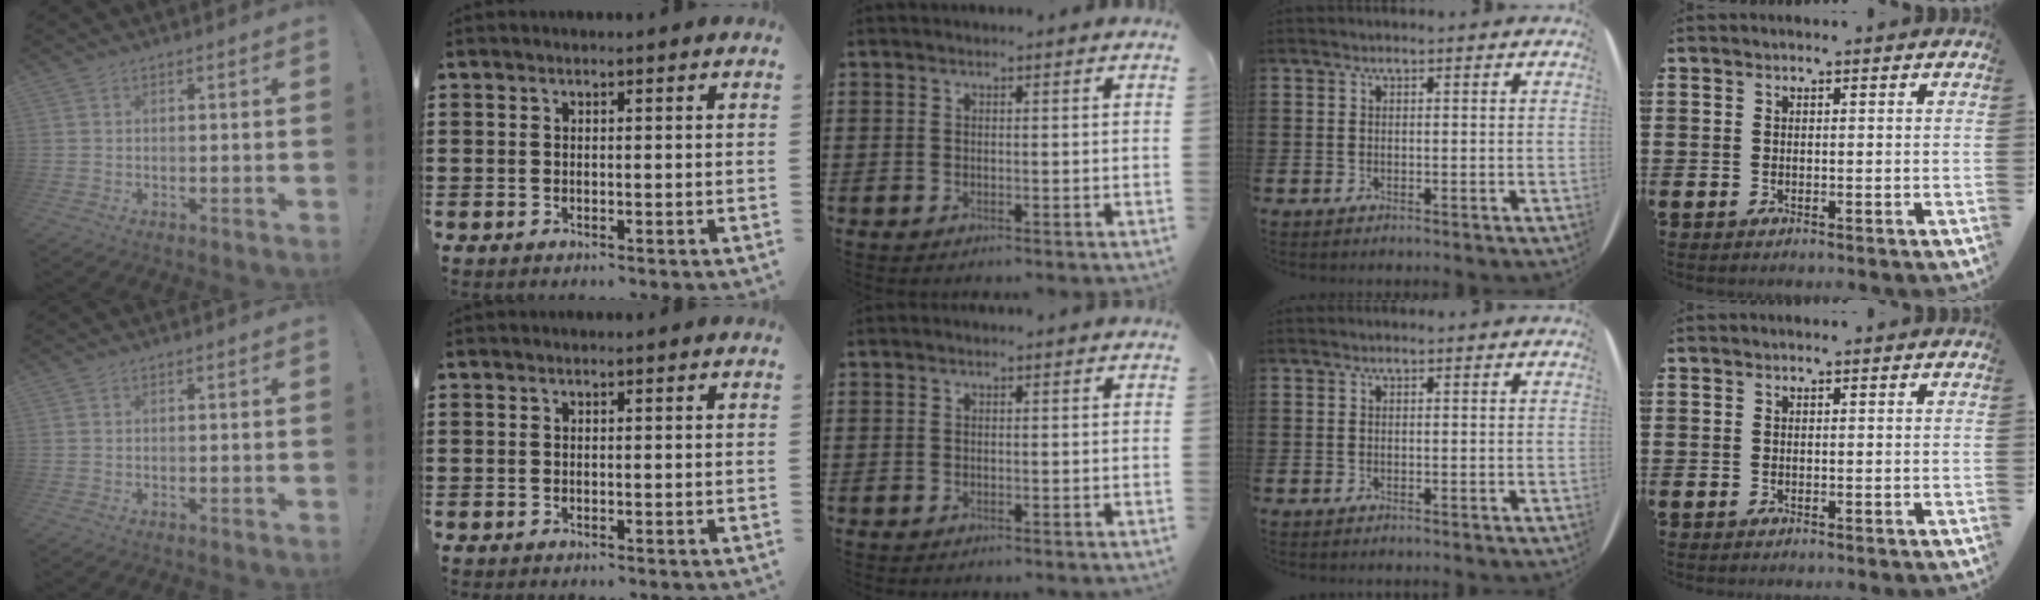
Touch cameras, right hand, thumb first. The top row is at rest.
{}